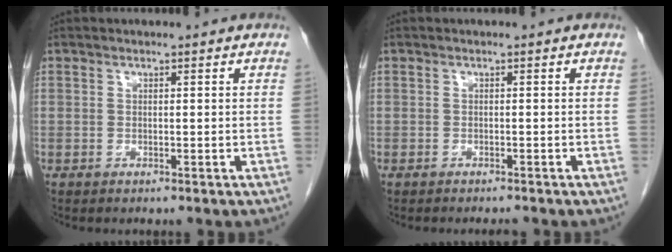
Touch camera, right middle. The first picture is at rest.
{"total": 1.7, "force": [-1.5, 0.2, 0.7], "torque": [-0.010, -0.003, -0.018]}